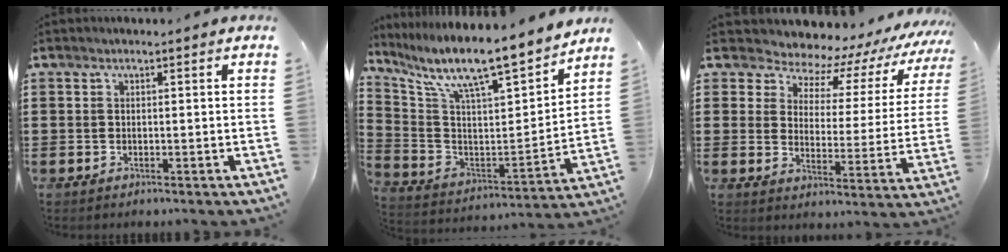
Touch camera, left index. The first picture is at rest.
{"total": 10.1, "force": [8.7, 1.0, 5.2], "torque": [-0.123, -0.075, 0.136]}
{"total": 5.5, "force": [5.0, 2.0, 0.8], "torque": [-0.044, -0.048, 0.080]}